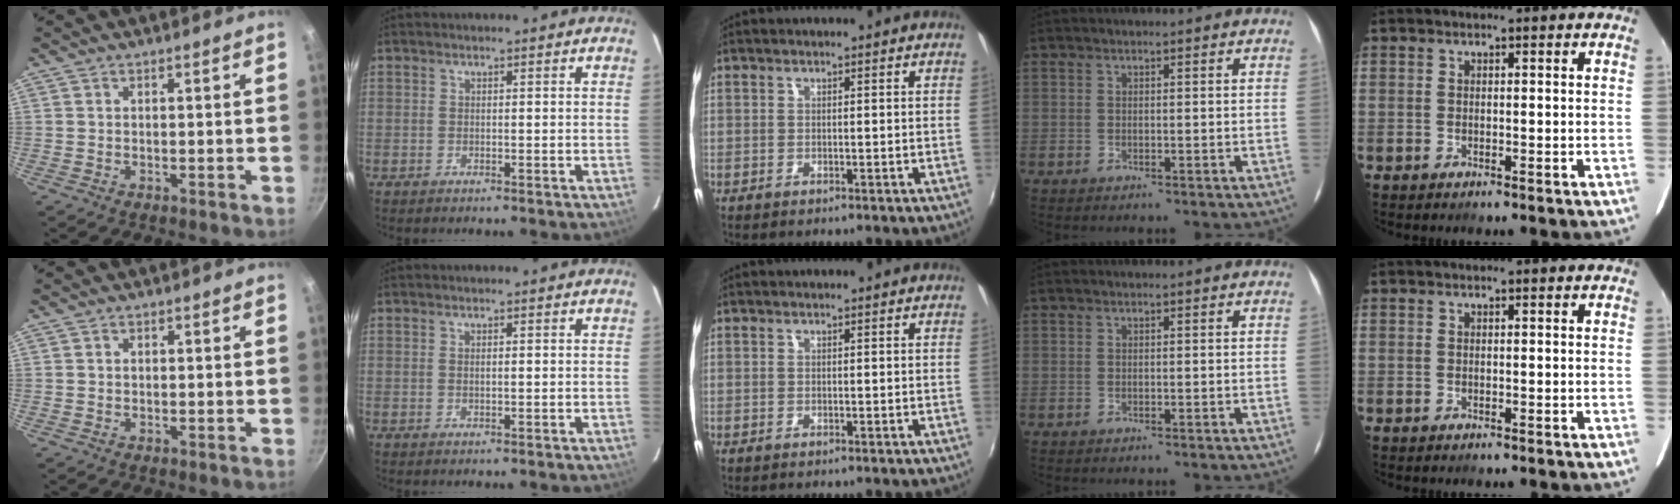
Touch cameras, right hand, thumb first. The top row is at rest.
{"thumb": {"total": 0.8, "force": [0.1, 0.7, 0.4], "torque": [-0.005, 0.005, 0.001]}, "index": {"total": 1.0, "force": [0.1, 0.3, 0.9], "torque": [-0.016, 0.002, 0.001]}}